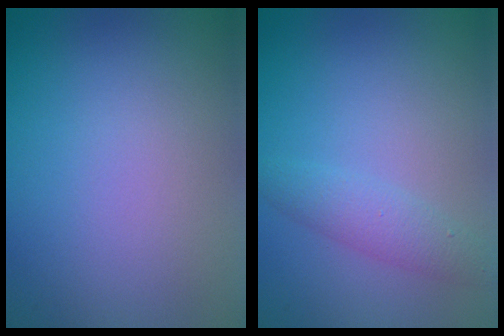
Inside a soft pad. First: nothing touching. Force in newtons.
{"total": 2.3, "press": 2.3, "slide": 0.1}